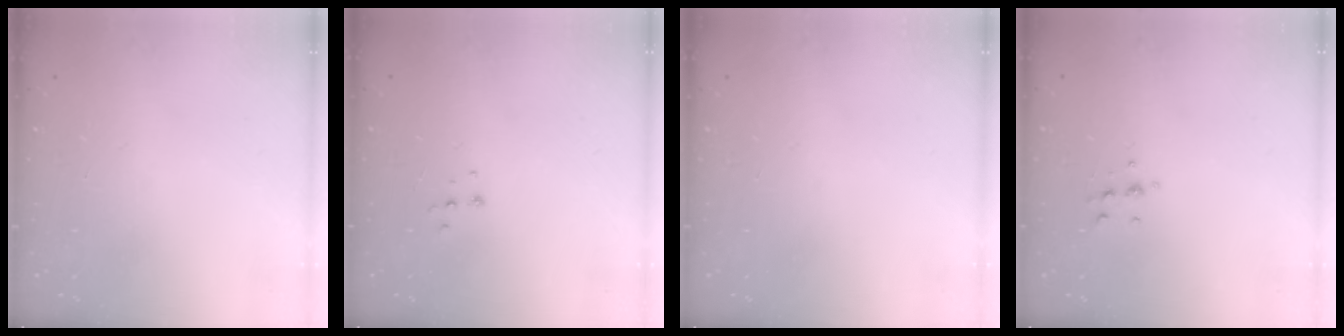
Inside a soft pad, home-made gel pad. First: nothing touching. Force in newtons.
{"total": 4.9, "press": 4.9, "slide": 0.7}
{"total": 0.0}
{"total": 5.8, "press": 5.8, "slide": 0.6}